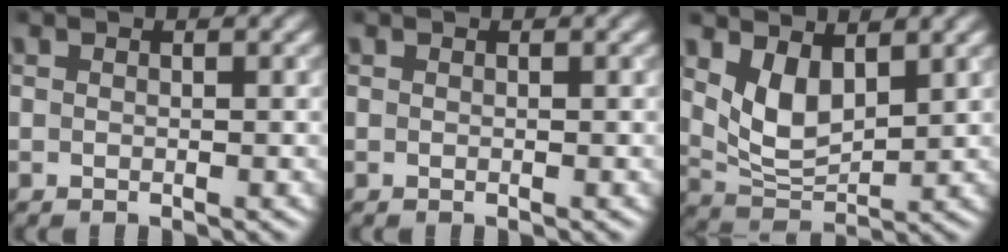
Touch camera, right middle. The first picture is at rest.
{"total": 0.0}
{"total": 4.4, "force": [1.9, 2.3, 3.2], "torque": [-0.070, -0.009, 0.043]}